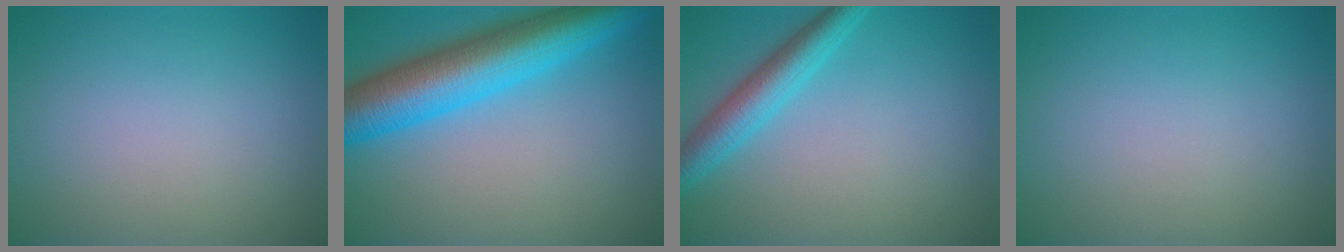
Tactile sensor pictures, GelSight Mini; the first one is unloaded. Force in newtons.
{"total": 9.7, "press": 9.7, "slide": 0.3}
{"total": 3.9, "press": 3.9, "slide": 0.2}
{"total": 0.0}